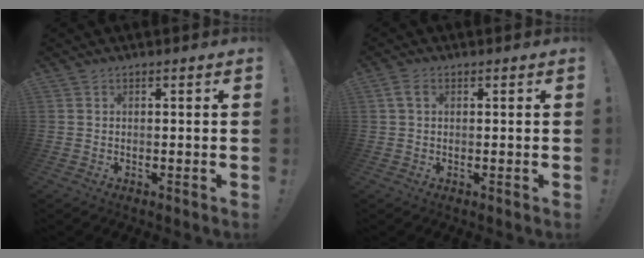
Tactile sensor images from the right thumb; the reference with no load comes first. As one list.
[{"total": 2.9, "force": [1.0, 1.7, 2.1], "torque": [-0.039, 0.004, 0.018]}]